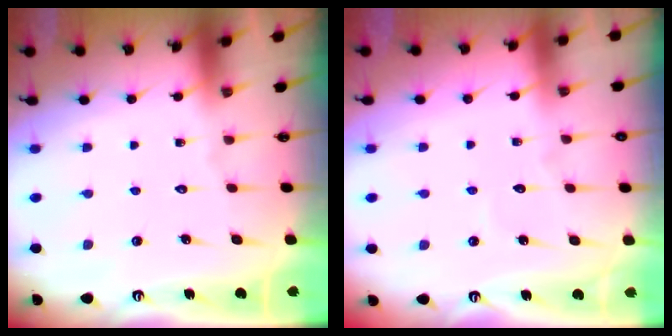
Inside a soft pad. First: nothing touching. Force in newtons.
{"total": 2.8, "press": 2.8, "slide": 0.3}